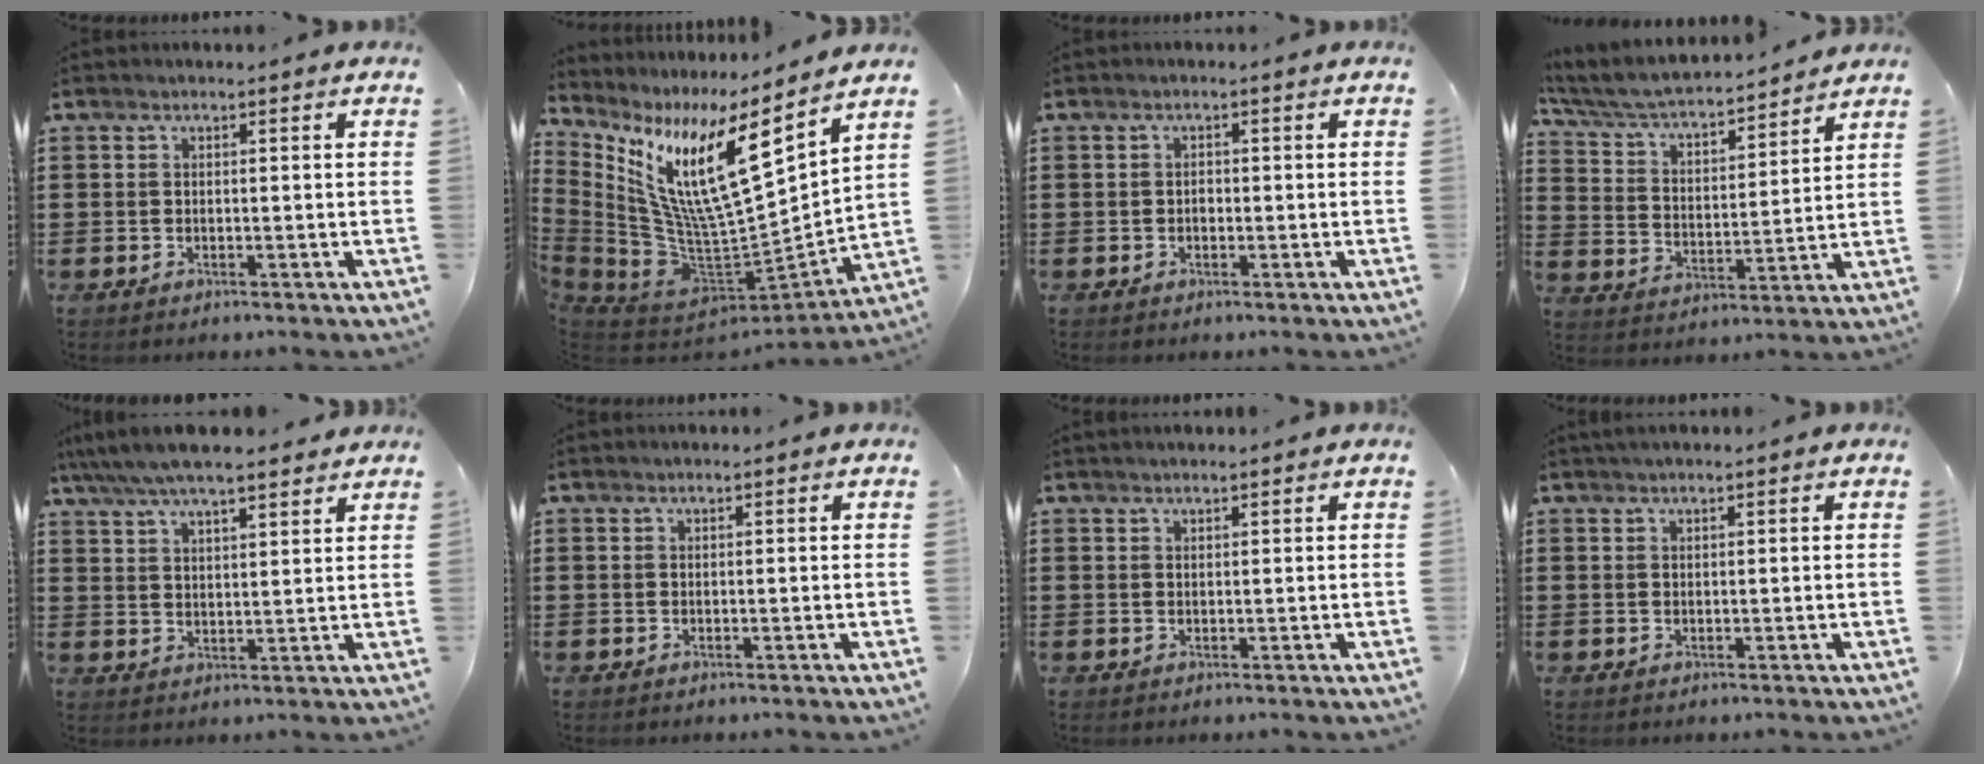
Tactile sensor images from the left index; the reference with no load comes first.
{"total": 15.2, "force": [6.5, 3.4, 13.3], "torque": [-0.283, -0.053, 0.096]}
{"total": 0.8, "force": [-0.1, 0.5, 0.6], "torque": [-0.013, 0.000, -0.003]}
{"total": 4.9, "force": [4.4, 0.5, 2.0], "torque": [-0.059, -0.035, 0.069]}
{"total": 5.6, "force": [4.9, 1.0, 2.5], "torque": [-0.065, -0.011, 0.088]}
{"total": 0.0}
{"total": 0.7, "force": [0.6, 0.0, 0.3], "torque": [-0.006, -0.001, 0.013]}
{"total": 0.7, "force": [0.5, 0.0, 0.5], "torque": [-0.011, 0.001, 0.010]}